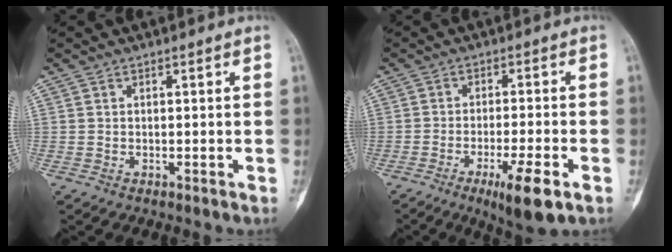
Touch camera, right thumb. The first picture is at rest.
{"total": 8.9, "force": [-4.4, 1.4, 7.6], "torque": [-0.128, -0.001, -0.068]}